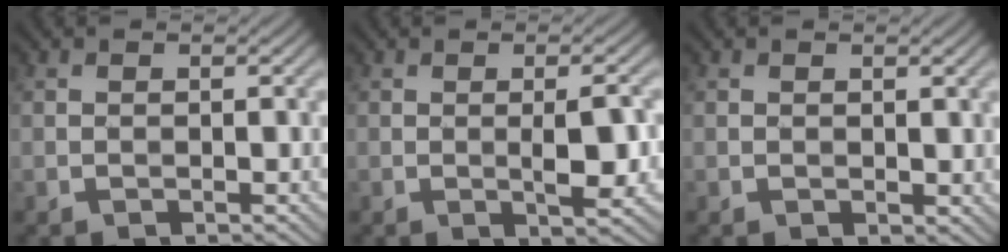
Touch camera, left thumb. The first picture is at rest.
{"total": 3.5, "force": [-0.4, 0.7, 3.4], "torque": [-0.060, 0.000, -0.007]}
{"total": 0.9, "force": [0.5, 0.6, 0.5], "torque": [-0.009, -0.003, 0.011]}